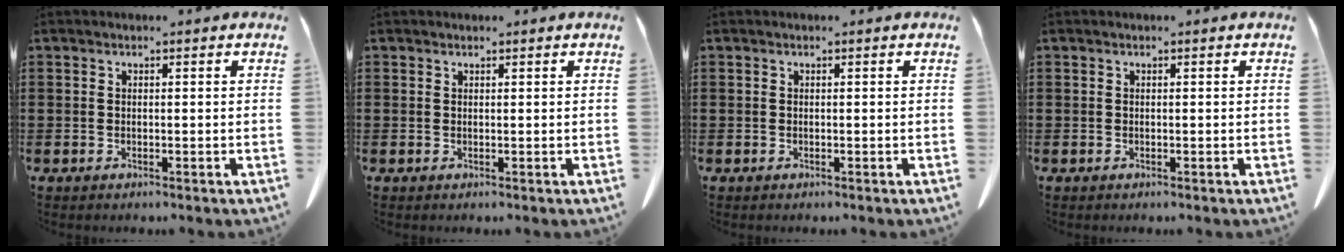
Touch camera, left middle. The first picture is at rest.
{"total": 0.5, "force": [0.5, 0.3, 0.0], "torque": [-0.002, 0.000, 0.010]}
{"total": 0.0}
{"total": 0.0}